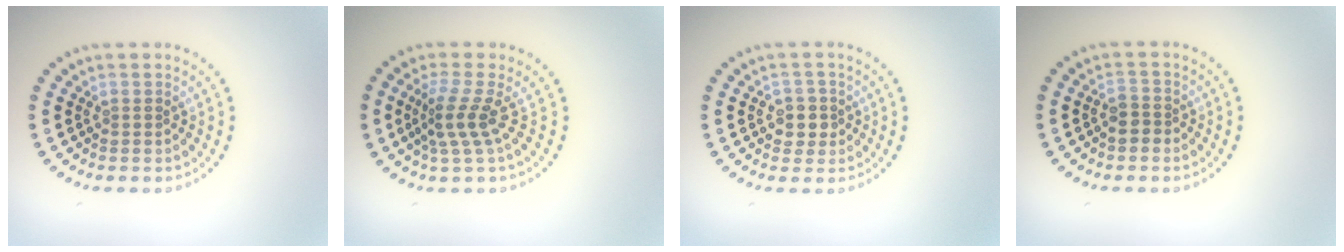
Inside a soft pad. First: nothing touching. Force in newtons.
{"total": 2.9, "press": 2.0, "slide": 2.1}
{"total": 2.1, "press": 2.0, "slide": 0.7}
{"total": 1.7, "press": 1.5, "slide": 0.8}